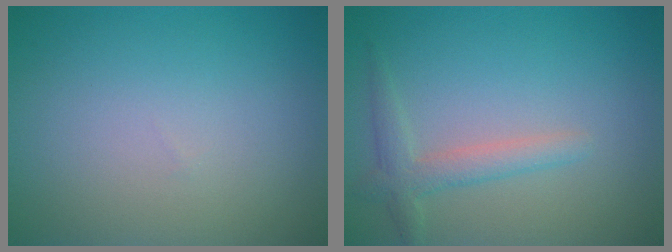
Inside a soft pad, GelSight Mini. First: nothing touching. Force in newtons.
{"total": 2.3, "press": 2.3, "slide": 0.2}